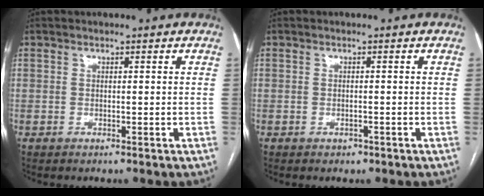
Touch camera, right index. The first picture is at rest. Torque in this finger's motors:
{"motor_torque": [0.34, -0.24, 0.03, 0.01]}